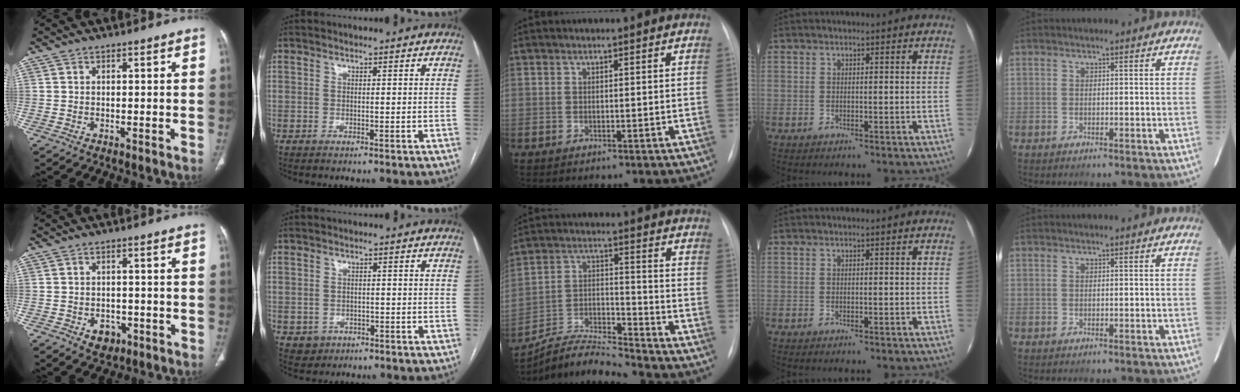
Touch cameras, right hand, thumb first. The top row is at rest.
{"thumb": {"total": 4.1, "force": [-1.8, 3.1, 2.0], "torque": [-0.012, 0.010, -0.016]}, "index": {"total": 2.9, "force": [-1.1, 2.6, 0.3], "torque": [0.000, 0.008, -0.009]}, "middle": {"total": 9.3, "force": [-9.2, -1.0, 1.4], "torque": [-0.033, 0.017, -0.169]}}